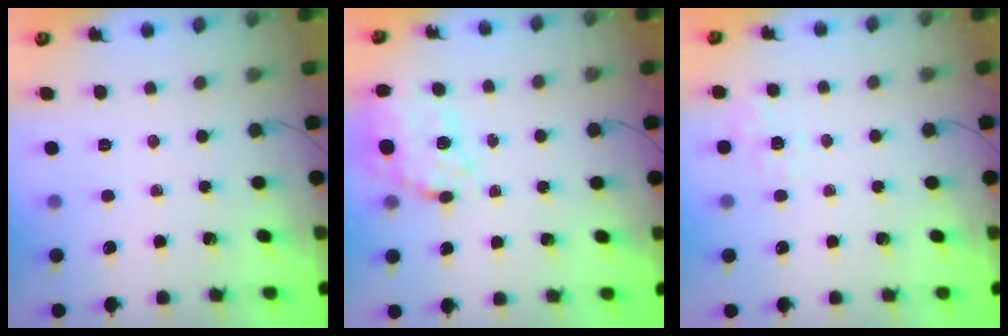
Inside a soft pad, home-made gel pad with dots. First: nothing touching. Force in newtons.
{"total": 17.5, "press": 17.2, "slide": 3.4}
{"total": 1.6, "press": 0.1, "slide": 1.6}